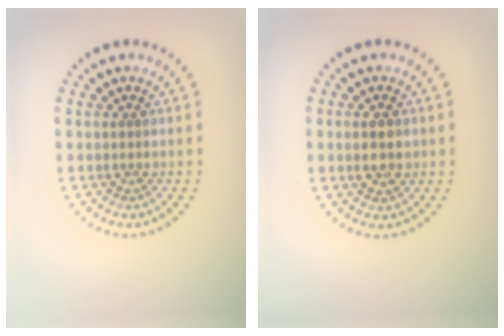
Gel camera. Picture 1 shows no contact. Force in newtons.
{"total": 2.1, "press": 2.1, "slide": 0.2}